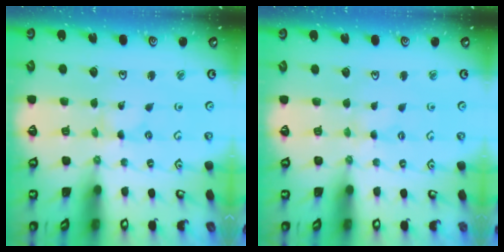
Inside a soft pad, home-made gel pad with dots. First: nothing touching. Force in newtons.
{"total": 1.9, "press": 1.9, "slide": 0.4}